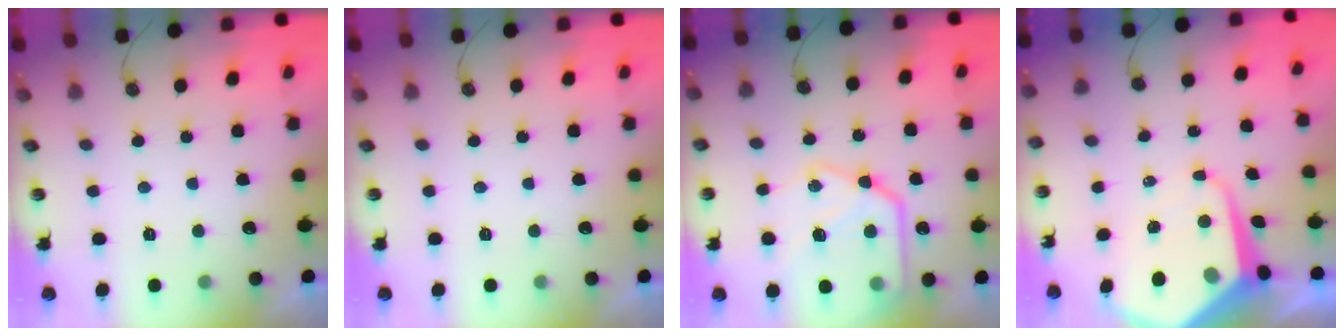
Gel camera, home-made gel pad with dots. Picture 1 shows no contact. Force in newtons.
{"total": 0.0}
{"total": 19.2, "press": 19.1, "slide": 1.7}
{"total": 10.9, "press": 10.8, "slide": 0.8}